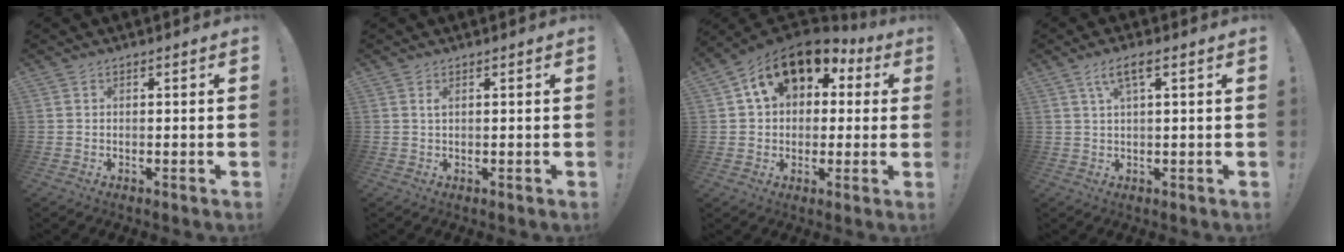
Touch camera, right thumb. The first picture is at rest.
{"total": 1.0, "force": [0.4, 0.1, 0.9], "torque": [-0.018, 0.001, 0.005]}
{"total": 15.2, "force": [7.6, 9.8, 8.8], "torque": [-0.137, -0.034, 0.140]}
{"total": 5.0, "force": [2.0, 1.0, 4.4], "torque": [-0.086, 0.003, 0.033]}